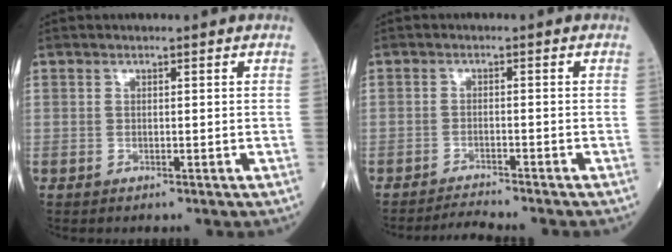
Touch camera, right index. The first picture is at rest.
{"total": 3.6, "force": [-3.4, -0.9, 0.6], "torque": [-0.013, -0.015, -0.055]}